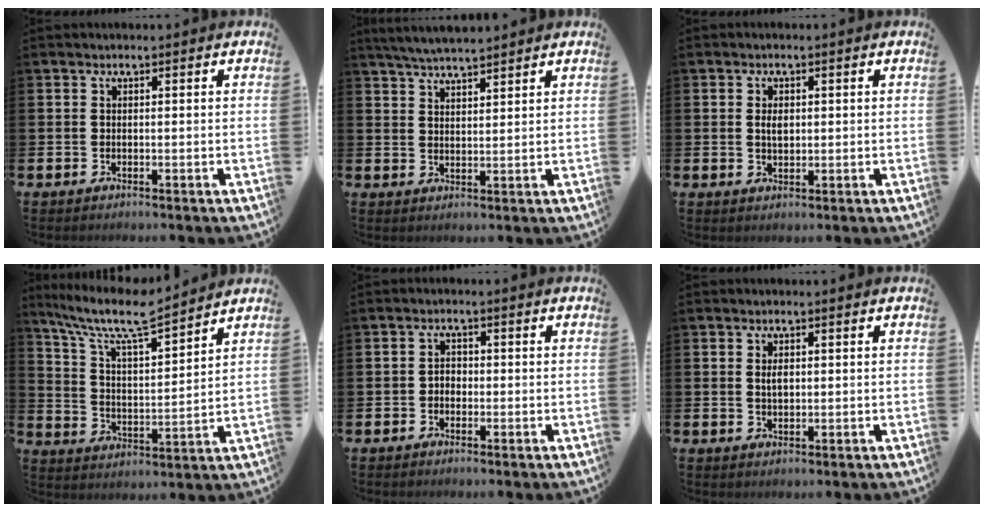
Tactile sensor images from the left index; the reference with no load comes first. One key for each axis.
{"total": 4.8, "fx": 4.6, "fy": 0.4, "fz": 1.2, "tx": -0.032, "ty": -0.016, "tz": 0.084}
{"total": 2.1, "fx": 0.6, "fy": 1.3, "fz": 1.6, "tx": -0.015, "ty": -0.002, "tz": 0.005}
{"total": 9.6, "fx": 8.4, "fy": 1.3, "fz": 4.5, "tx": -0.119, "ty": -0.047, "tz": 0.144}
{"total": 1.7, "fx": -0.6, "fy": 1.4, "fz": 0.7, "tx": -0.010, "ty": 0.005, "tz": -0.016}
{"total": 1.6, "fx": 0.5, "fy": 0.9, "fz": 1.3, "tx": -0.007, "ty": -0.001, "tz": 0.004}